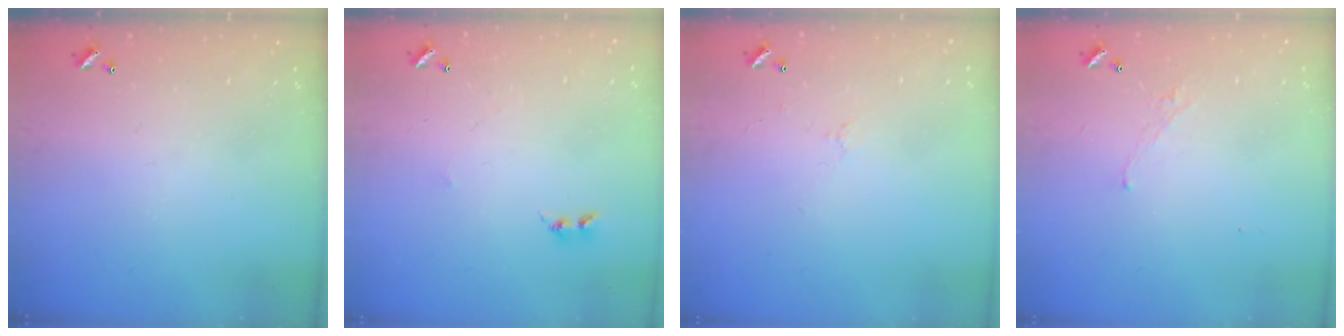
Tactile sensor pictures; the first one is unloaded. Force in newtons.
{"total": 2.8, "press": 2.7, "slide": 0.4}
{"total": 0.7, "press": 0.2, "slide": 0.6}
{"total": 3.5, "press": 3.5, "slide": 0.3}